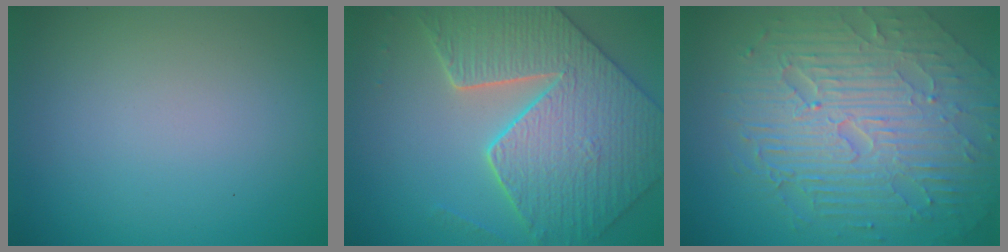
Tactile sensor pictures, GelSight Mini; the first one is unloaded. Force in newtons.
{"total": 7.6, "press": 6.6, "slide": 3.9}
{"total": 9.5, "press": 6.2, "slide": 7.2}